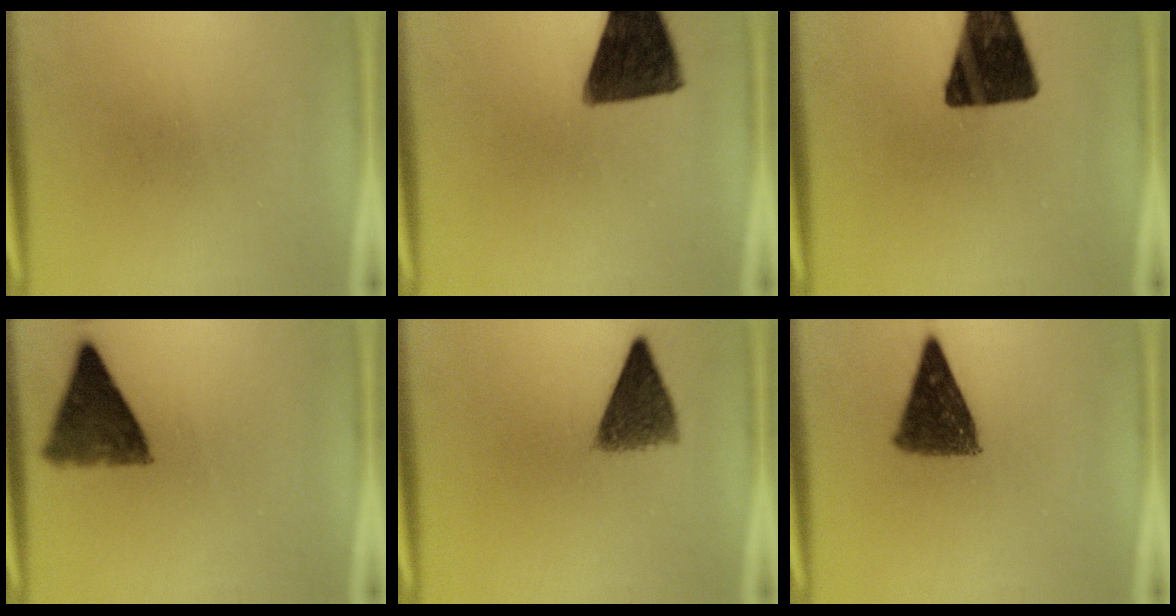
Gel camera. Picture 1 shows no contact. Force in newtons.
{"total": 14.2}
{"total": 16.5}
{"total": 9.5}
{"total": 6.8}
{"total": 10.1}